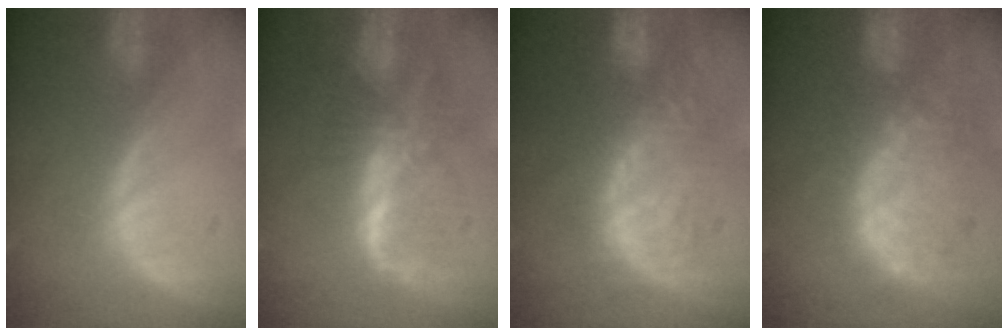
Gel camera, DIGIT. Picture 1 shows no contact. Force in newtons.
{"total": 6.6, "press": 6.3, "slide": 2.1}
{"total": 9.2, "press": 8.9, "slide": 2.1}
{"total": 10.3, "press": 9.4, "slide": 4.3}